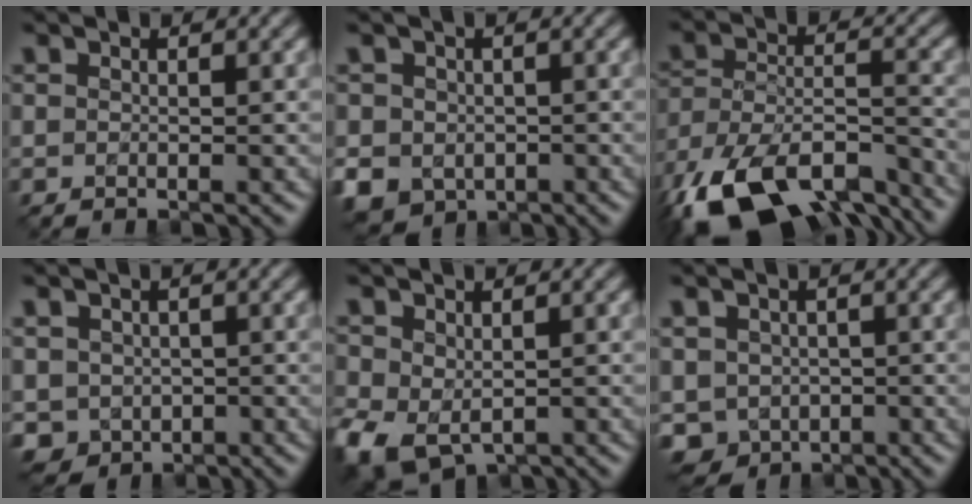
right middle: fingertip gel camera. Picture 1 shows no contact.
{"total": 5.7, "force": [-1.8, 4.8, 2.4], "torque": [-0.049, -0.018, -0.034]}
{"total": 17.6, "force": [-13.4, 7.6, 8.6], "torque": [-0.198, -0.041, -0.185]}
{"total": 3.1, "force": [-0.4, 2.8, 1.1], "torque": [-0.028, -0.005, -0.009]}
{"total": 6.0, "force": [-1.9, 4.2, 3.8], "torque": [-0.095, -0.021, -0.030]}
{"total": 4.4, "force": [-1.0, 3.8, 2.0], "torque": [-0.046, -0.011, -0.019]}